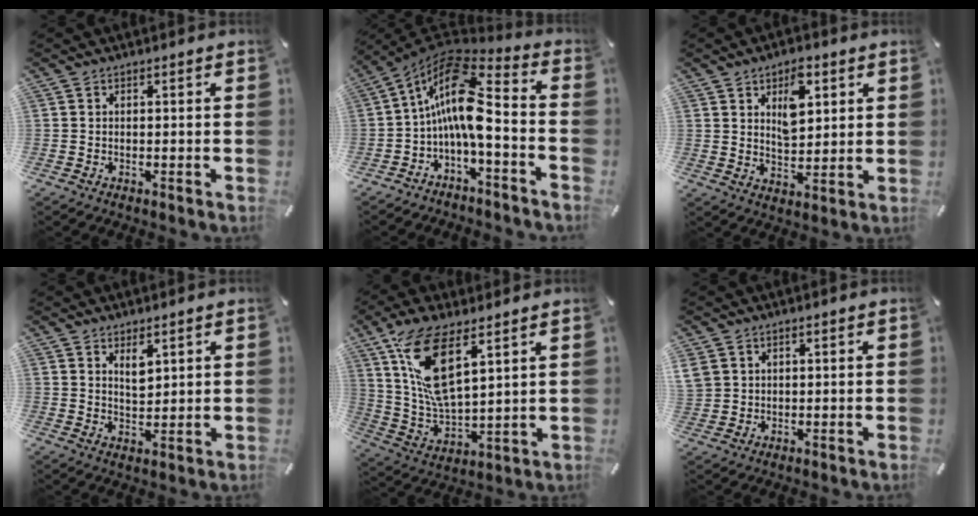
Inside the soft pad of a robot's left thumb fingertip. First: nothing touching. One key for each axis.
{"total": 14.5, "fx": 0.9, "fy": 5.8, "fz": 13.3, "tx": -0.261, "ty": -0.021, "tz": 0.010}
{"total": 8.6, "fx": 4.0, "fy": 5.0, "fz": 5.7, "tx": -0.075, "ty": -0.016, "tz": 0.066}
{"total": 4.3, "fx": 3.0, "fy": 2.2, "fz": 2.2, "tx": -0.035, "ty": -0.014, "tz": 0.052}
{"total": 14.9, "fx": 8.2, "fy": 5.5, "fz": 11.1, "tx": -0.257, "ty": -0.035, "tz": 0.147}
{"total": 3.8, "fx": 2.2, "fy": 3.1, "fz": 0.5, "tx": -0.019, "ty": 0.002, "tz": 0.044}